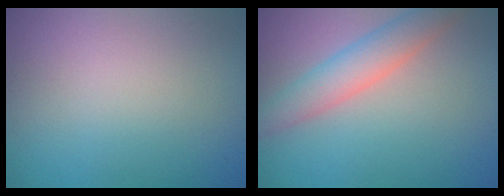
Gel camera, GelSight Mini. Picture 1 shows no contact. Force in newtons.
{"total": 3.9, "press": 3.9, "slide": 0.1}